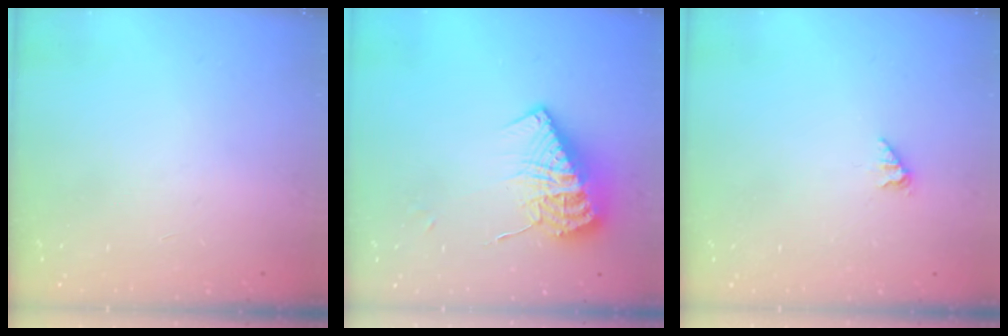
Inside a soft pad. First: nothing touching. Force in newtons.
{"total": 13.5, "press": 13.4, "slide": 1.1}
{"total": 1.0, "press": 1.0, "slide": 0.2}